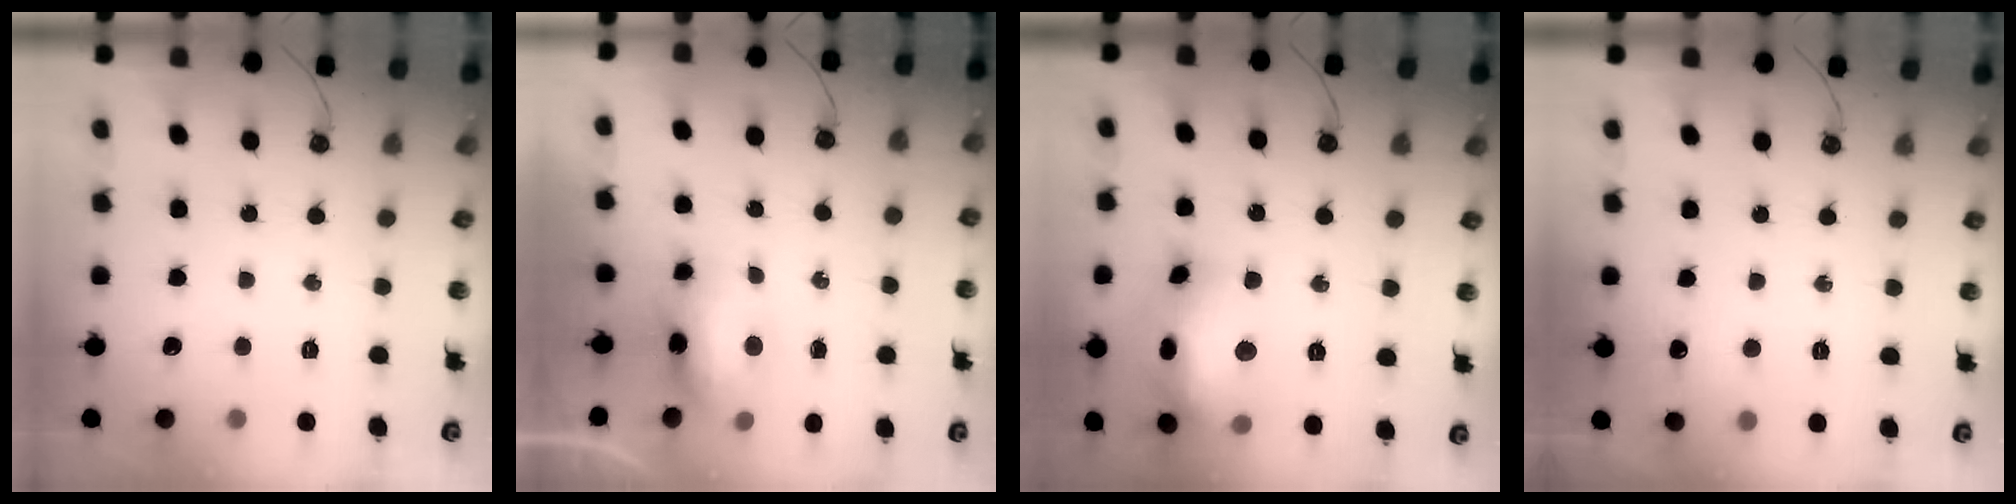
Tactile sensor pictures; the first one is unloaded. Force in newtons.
{"total": 13.4, "press": 10.4, "slide": 8.4}
{"total": 18.8, "press": 18.7, "slide": 1.9}
{"total": 5.2, "press": 5.2, "slide": 0.6}